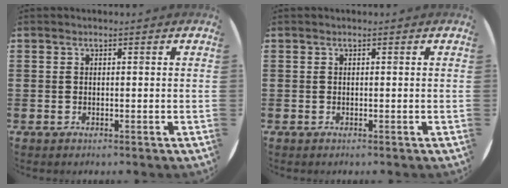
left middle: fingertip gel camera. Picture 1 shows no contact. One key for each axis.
{"total": 0.0}